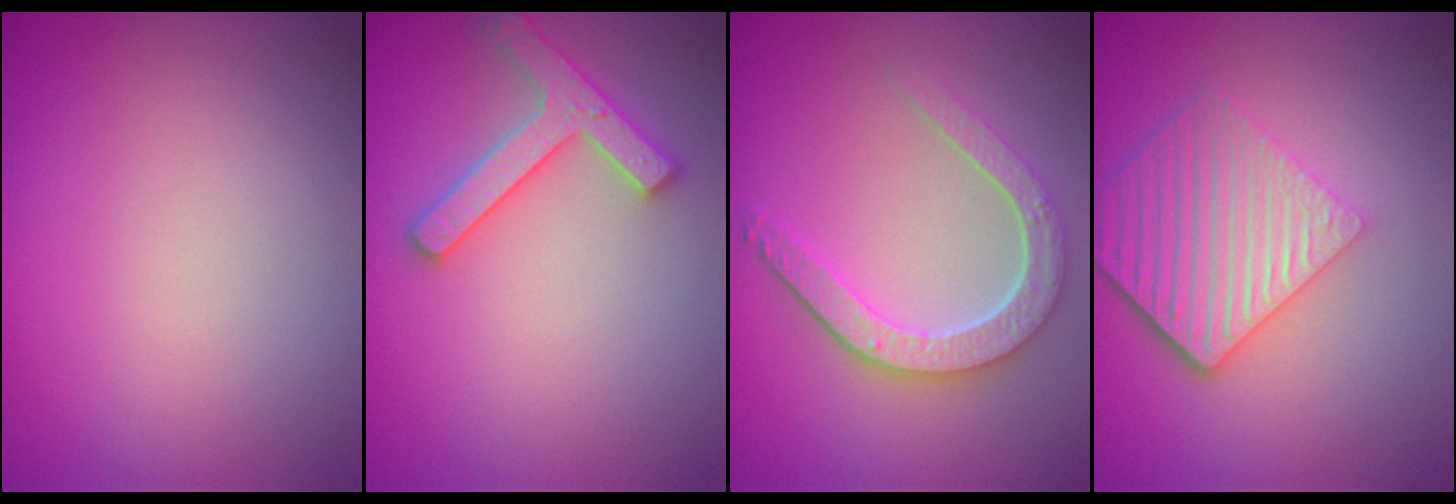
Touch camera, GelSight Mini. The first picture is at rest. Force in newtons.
{"total": 3.5, "press": 3.4, "slide": 0.8}
{"total": 4.7, "press": 3.7, "slide": 2.9}
{"total": 5.8, "press": 4.3, "slide": 3.9}